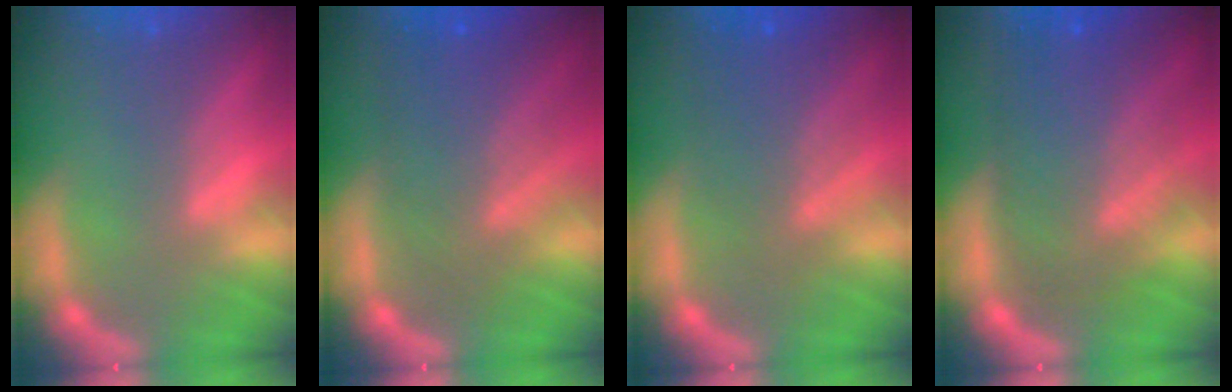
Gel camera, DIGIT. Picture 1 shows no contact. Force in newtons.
{"total": 8.0}
{"total": 6.0}
{"total": 9.5}